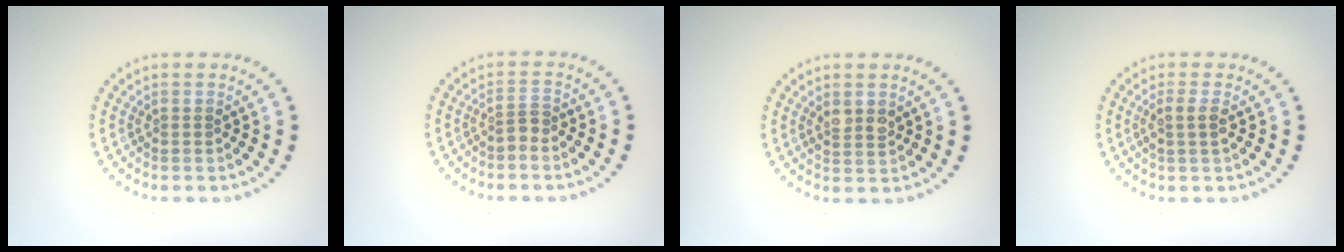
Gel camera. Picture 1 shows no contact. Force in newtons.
{"total": 1.1, "press": 0.8, "slide": 0.8}
{"total": 1.7, "press": 1.7, "slide": 0.4}
{"total": 1.6, "press": 1.4, "slide": 0.8}